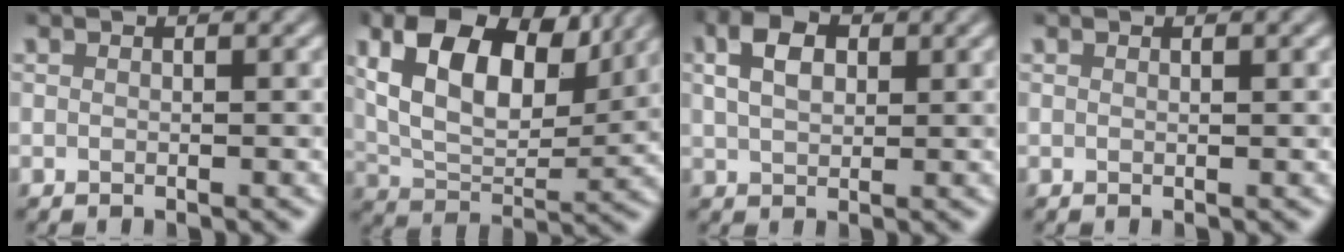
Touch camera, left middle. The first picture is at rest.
{"total": 10.9, "force": [4.6, 5.9, 7.9], "torque": [-0.140, 0.009, 0.080]}
{"total": 3.9, "force": [1.5, 2.4, 2.6], "torque": [-0.056, 0.010, 0.022]}
{"total": 0.0}